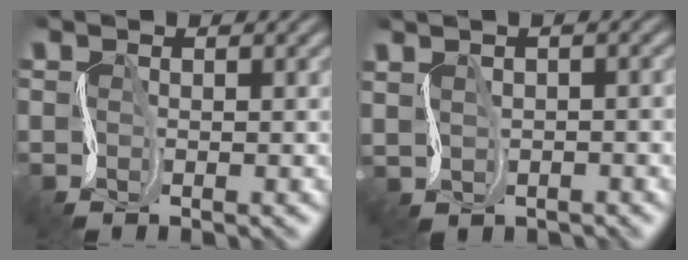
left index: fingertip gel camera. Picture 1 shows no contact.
{"total": 0.8, "force": [-0.3, -0.7, -0.4], "torque": [-0.002, -0.011, 0.003]}